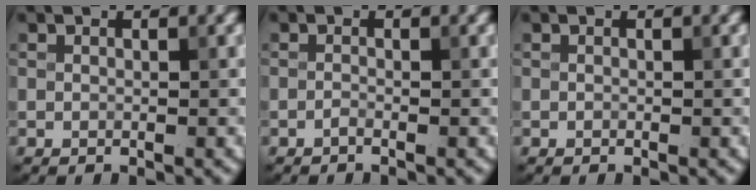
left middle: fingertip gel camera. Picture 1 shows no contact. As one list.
[{"total": 0.5, "force": [-0.4, 0.1, 0.3], "torque": [-0.006, 0.001, -0.010]}, {"total": 0.0}]